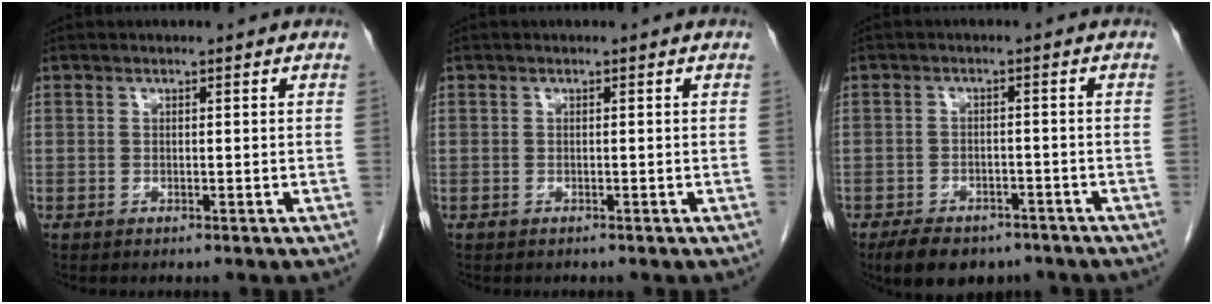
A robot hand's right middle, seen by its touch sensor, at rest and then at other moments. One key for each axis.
{"total": 0.0}
{"total": 9.3, "fx": -7.0, "fy": 4.6, "fz": 3.9, "tx": -0.054, "ty": 0.000, "tz": -0.101}